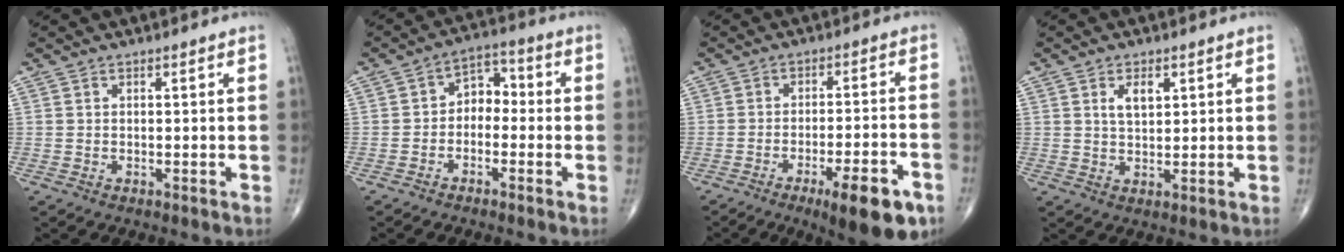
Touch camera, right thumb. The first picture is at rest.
{"total": 5.6, "force": [-1.2, 4.1, 3.5], "torque": [-0.024, 0.034, -0.039]}
{"total": 12.7, "force": [-6.9, 3.3, 10.1], "torque": [-0.132, 0.026, -0.094]}
{"total": 3.9, "force": [1.6, 2.0, 3.0], "torque": [-0.043, -0.010, 0.028]}